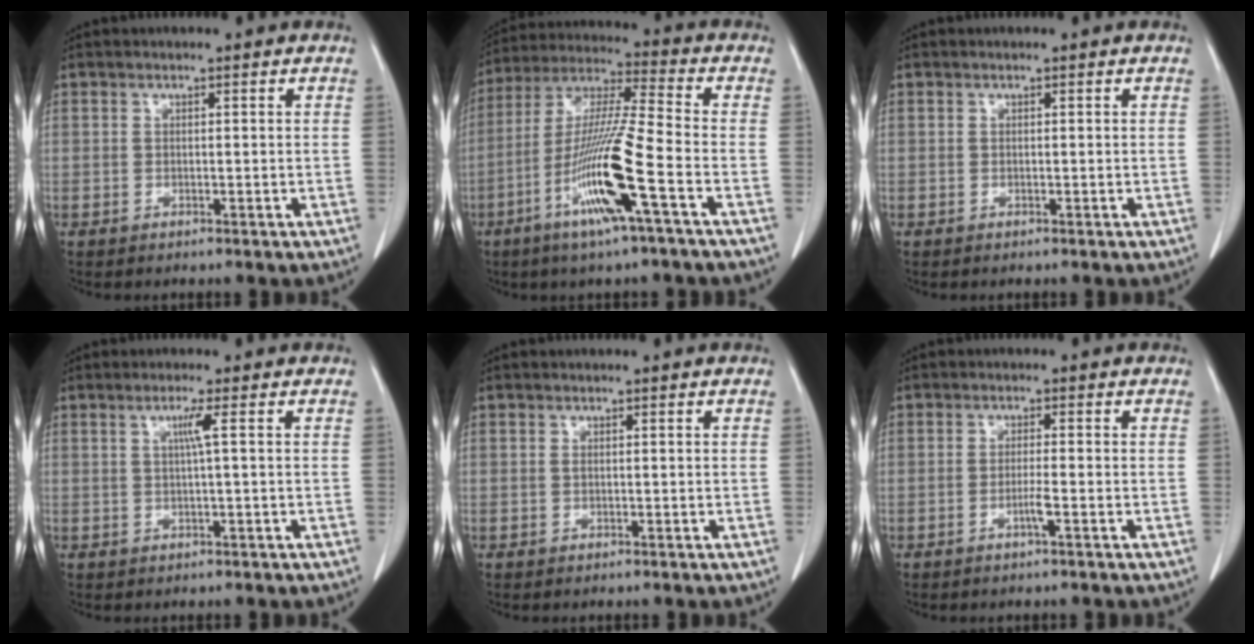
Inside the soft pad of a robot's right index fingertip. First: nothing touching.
{"total": 14.8, "force": [-6.0, -0.5, 13.5], "torque": [-0.274, -0.015, -0.120]}
{"total": 0.0}
{"total": 2.1, "force": [0.5, -0.7, 2.0], "torque": [-0.041, -0.001, 0.011]}
{"total": 0.0}
{"total": 2.0, "force": [-1.0, -0.4, 1.8], "torque": [-0.035, -0.002, -0.021]}